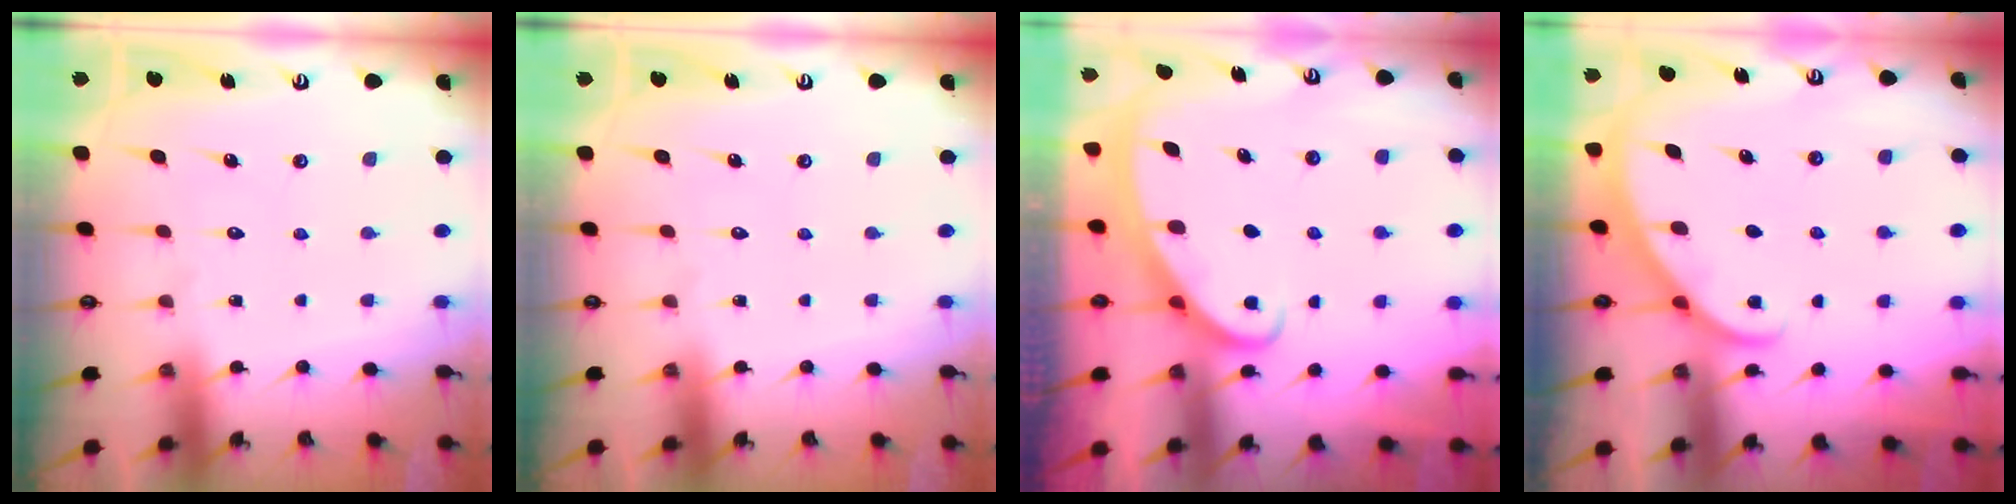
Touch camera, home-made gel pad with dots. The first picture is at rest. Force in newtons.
{"total": 0.0}
{"total": 2.4, "press": 2.4, "slide": 0.4}
{"total": 2.8, "press": 2.8, "slide": 0.2}